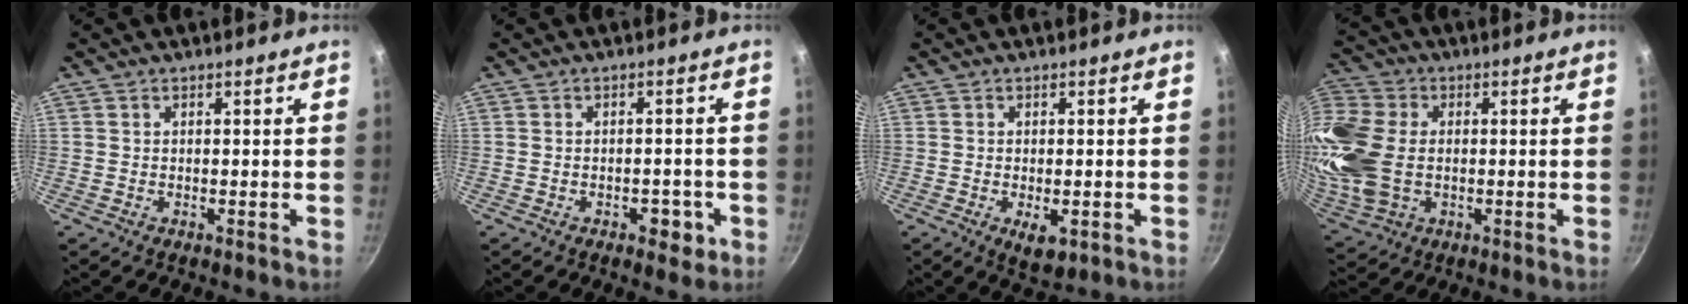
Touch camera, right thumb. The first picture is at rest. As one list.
[{"total": 3.6, "force": [-1.7, 2.0, 2.4], "torque": [-0.014, 0.011, -0.021]}, {"total": 4.0, "force": [-1.3, 2.0, 3.2], "torque": [-0.048, -0.006, -0.012]}, {"total": 21.6, "force": [0.1, 15.4, 15.1], "torque": [-0.390, 0.009, 0.014]}]